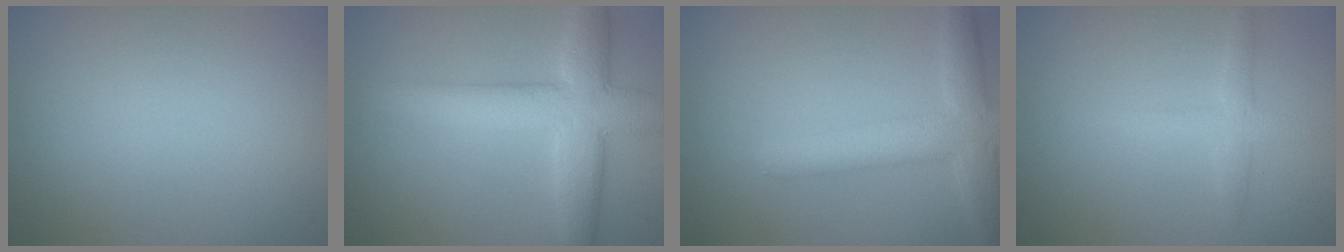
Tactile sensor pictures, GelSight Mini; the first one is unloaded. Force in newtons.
{"total": 6.9, "press": 6.9, "slide": 0.2}
{"total": 4.7, "press": 4.7, "slide": 0.4}
{"total": 2.1, "press": 2.1, "slide": 0.1}